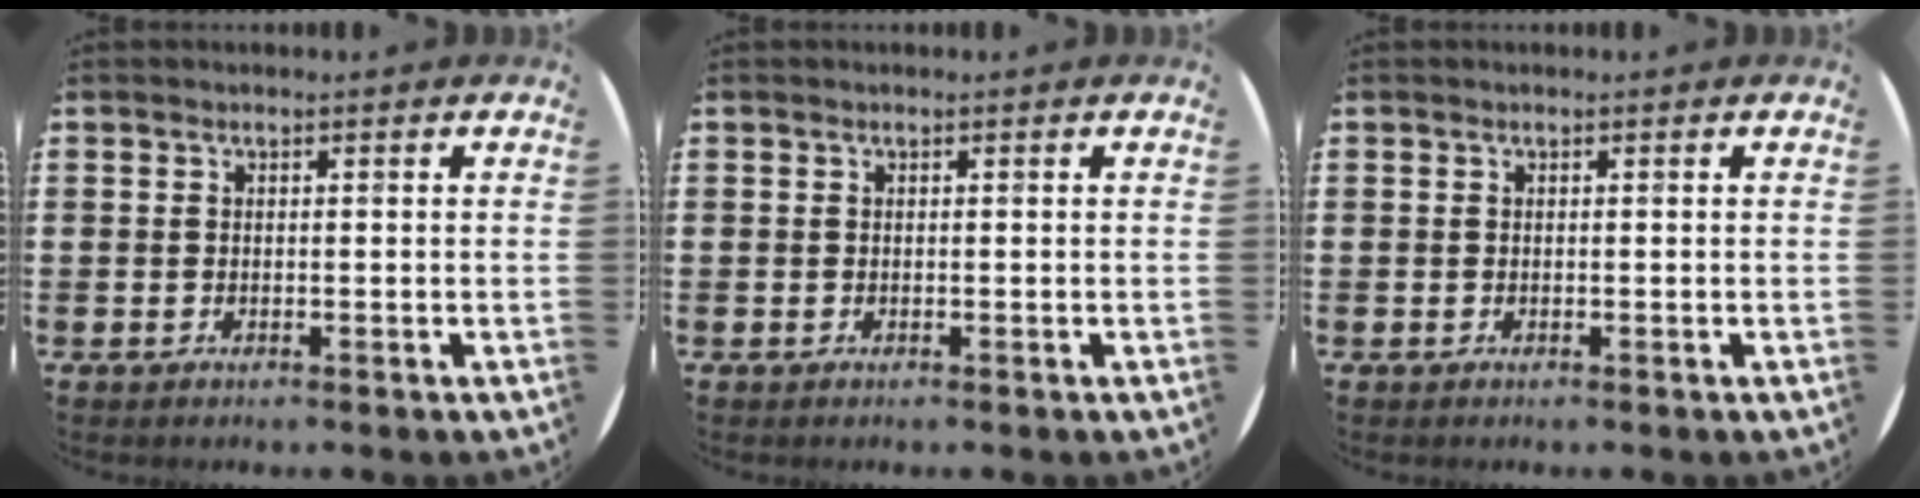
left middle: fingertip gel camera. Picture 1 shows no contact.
{"total": 0.0}
{"total": 0.0}